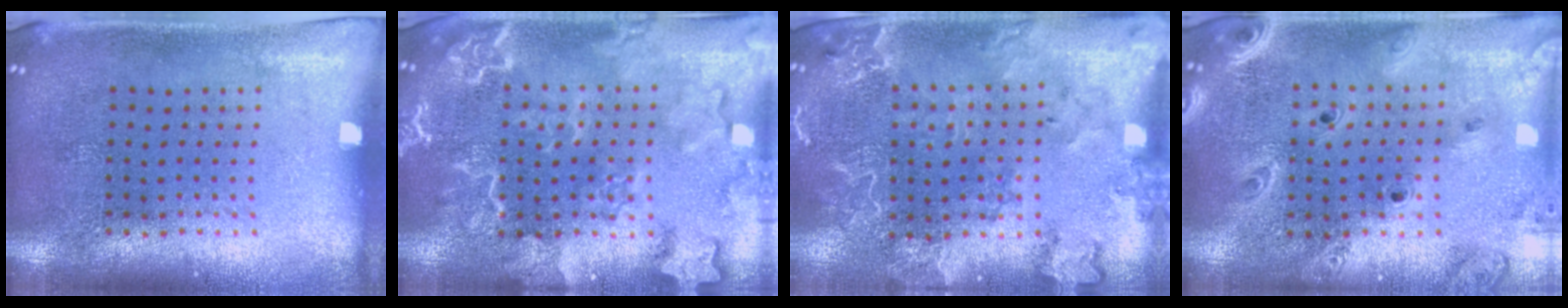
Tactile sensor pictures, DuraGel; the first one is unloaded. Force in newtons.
{"total": 2.8, "press": 2.8, "slide": 0.4}
{"total": 2.4, "press": 2.3, "slide": 0.6}
{"total": 2.7, "press": 2.3, "slide": 1.4}